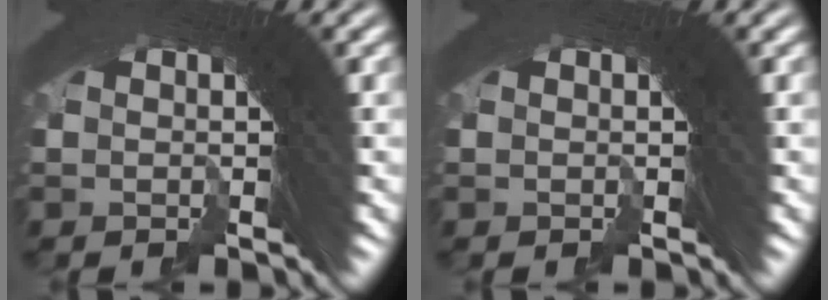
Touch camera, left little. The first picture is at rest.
{"total": 0.0}